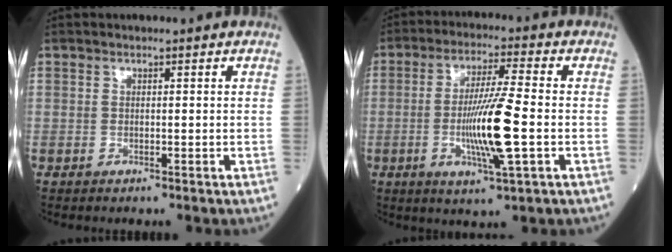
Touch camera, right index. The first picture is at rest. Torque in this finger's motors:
{"motor_torque": [1.68, -0.29, 0.85, 0.21]}